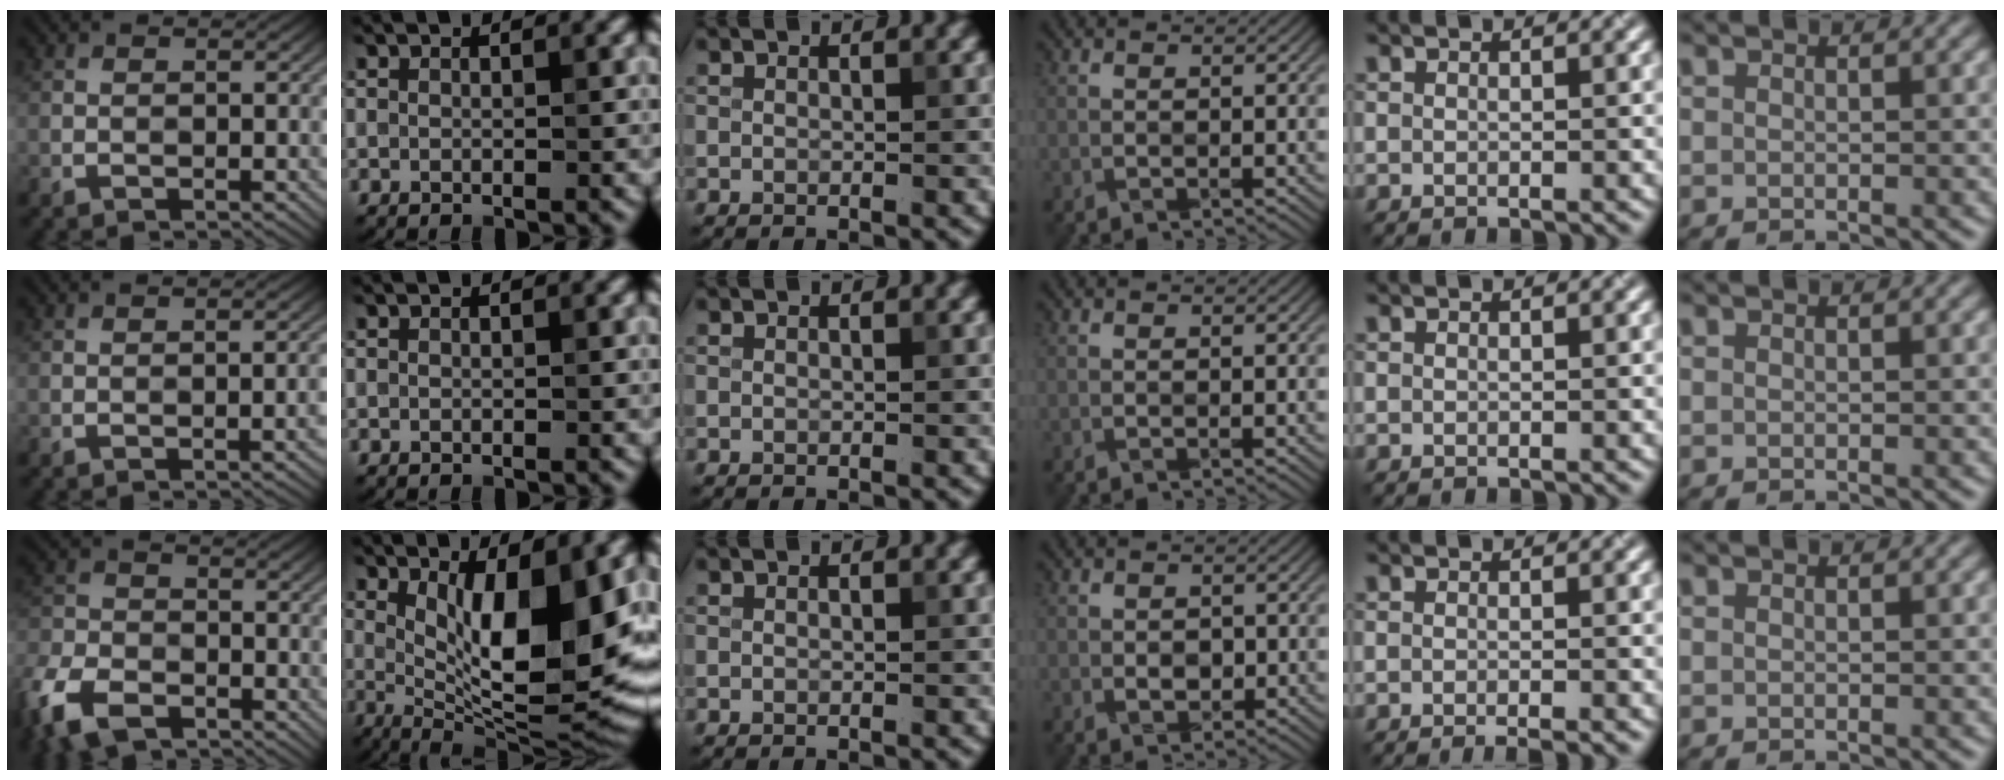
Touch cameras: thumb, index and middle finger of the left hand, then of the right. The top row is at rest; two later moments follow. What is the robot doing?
{"motion": "wrap", "object": "napkin"}